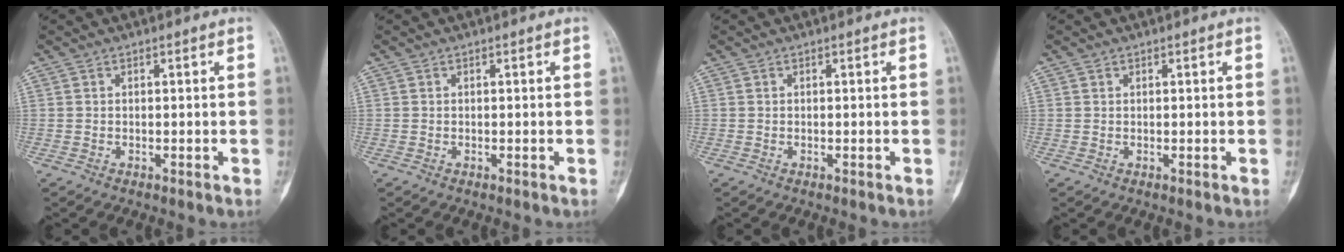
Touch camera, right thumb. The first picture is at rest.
{"total": 0.0}
{"total": 0.0}
{"total": 0.0}